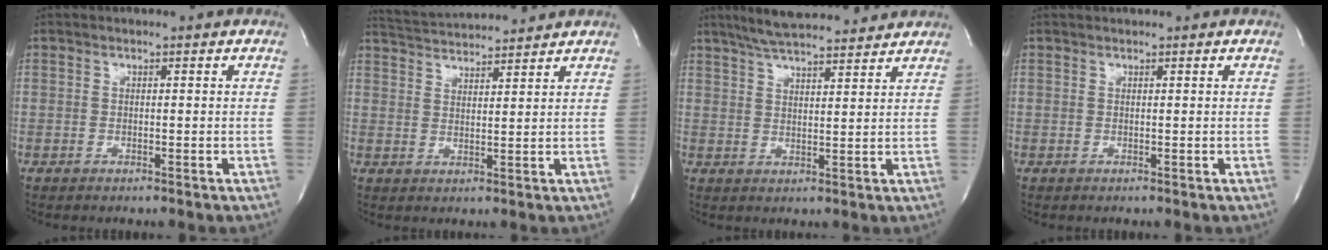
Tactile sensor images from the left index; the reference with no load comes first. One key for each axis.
{"total": 9.4, "fx": 9.1, "fy": 0.1, "fz": 2.3, "tx": -0.054, "ty": 0.023, "tz": 0.146}
{"total": 12.7, "fx": 11.2, "fy": 1.7, "fz": 5.6, "tx": -0.099, "ty": 0.021, "tz": 0.169}
{"total": 0.8, "fx": 0.8, "fy": 0.0, "fz": 0.2, "tx": -0.005, "ty": 0.011, "tz": 0.016}